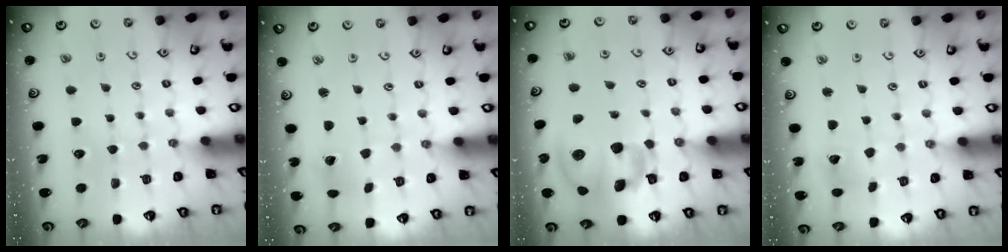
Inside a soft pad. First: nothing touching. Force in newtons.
{"total": 2.4, "press": 2.4, "slide": 0.3}
{"total": 17.1, "press": 16.9, "slide": 2.7}
{"total": 3.0, "press": 3.0, "slide": 0.2}